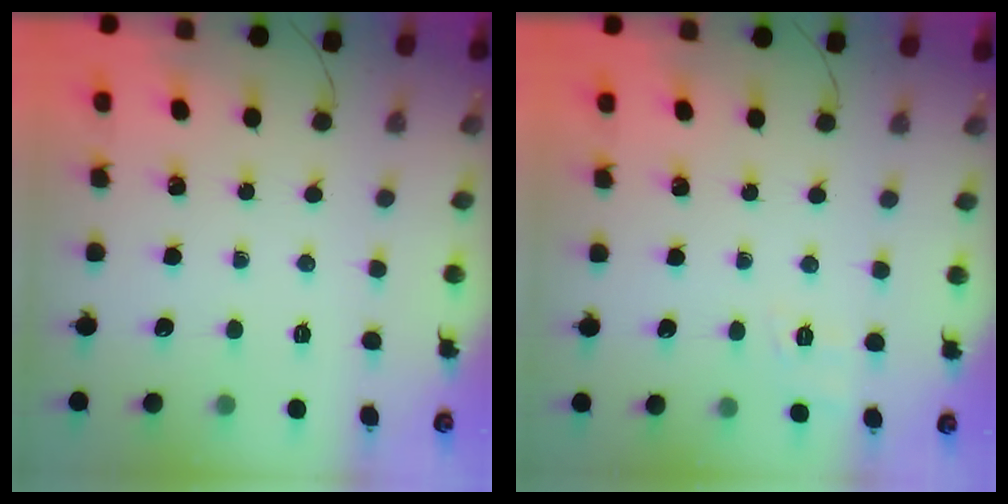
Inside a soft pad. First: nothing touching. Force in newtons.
{"total": 2.0, "press": 0.8, "slide": 1.8}